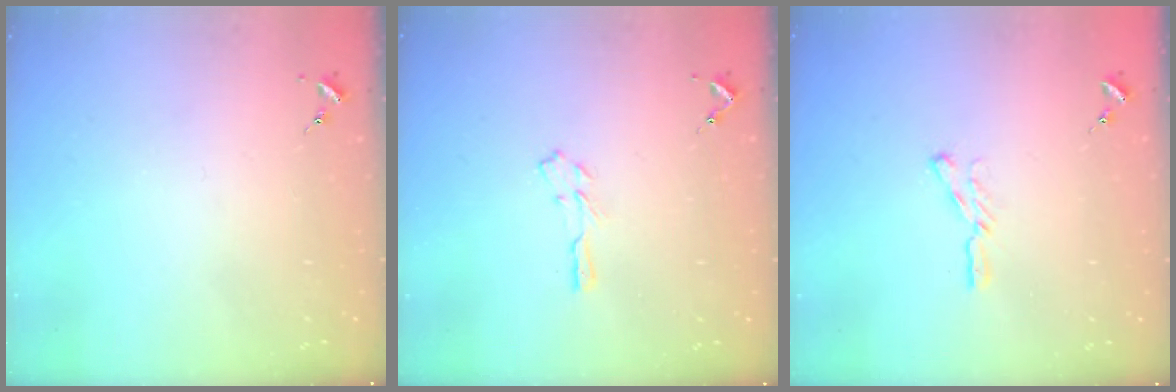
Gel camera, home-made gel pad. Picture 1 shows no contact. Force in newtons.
{"total": 3.5, "press": 3.5, "slide": 0.4}
{"total": 4.7, "press": 4.6, "slide": 0.6}